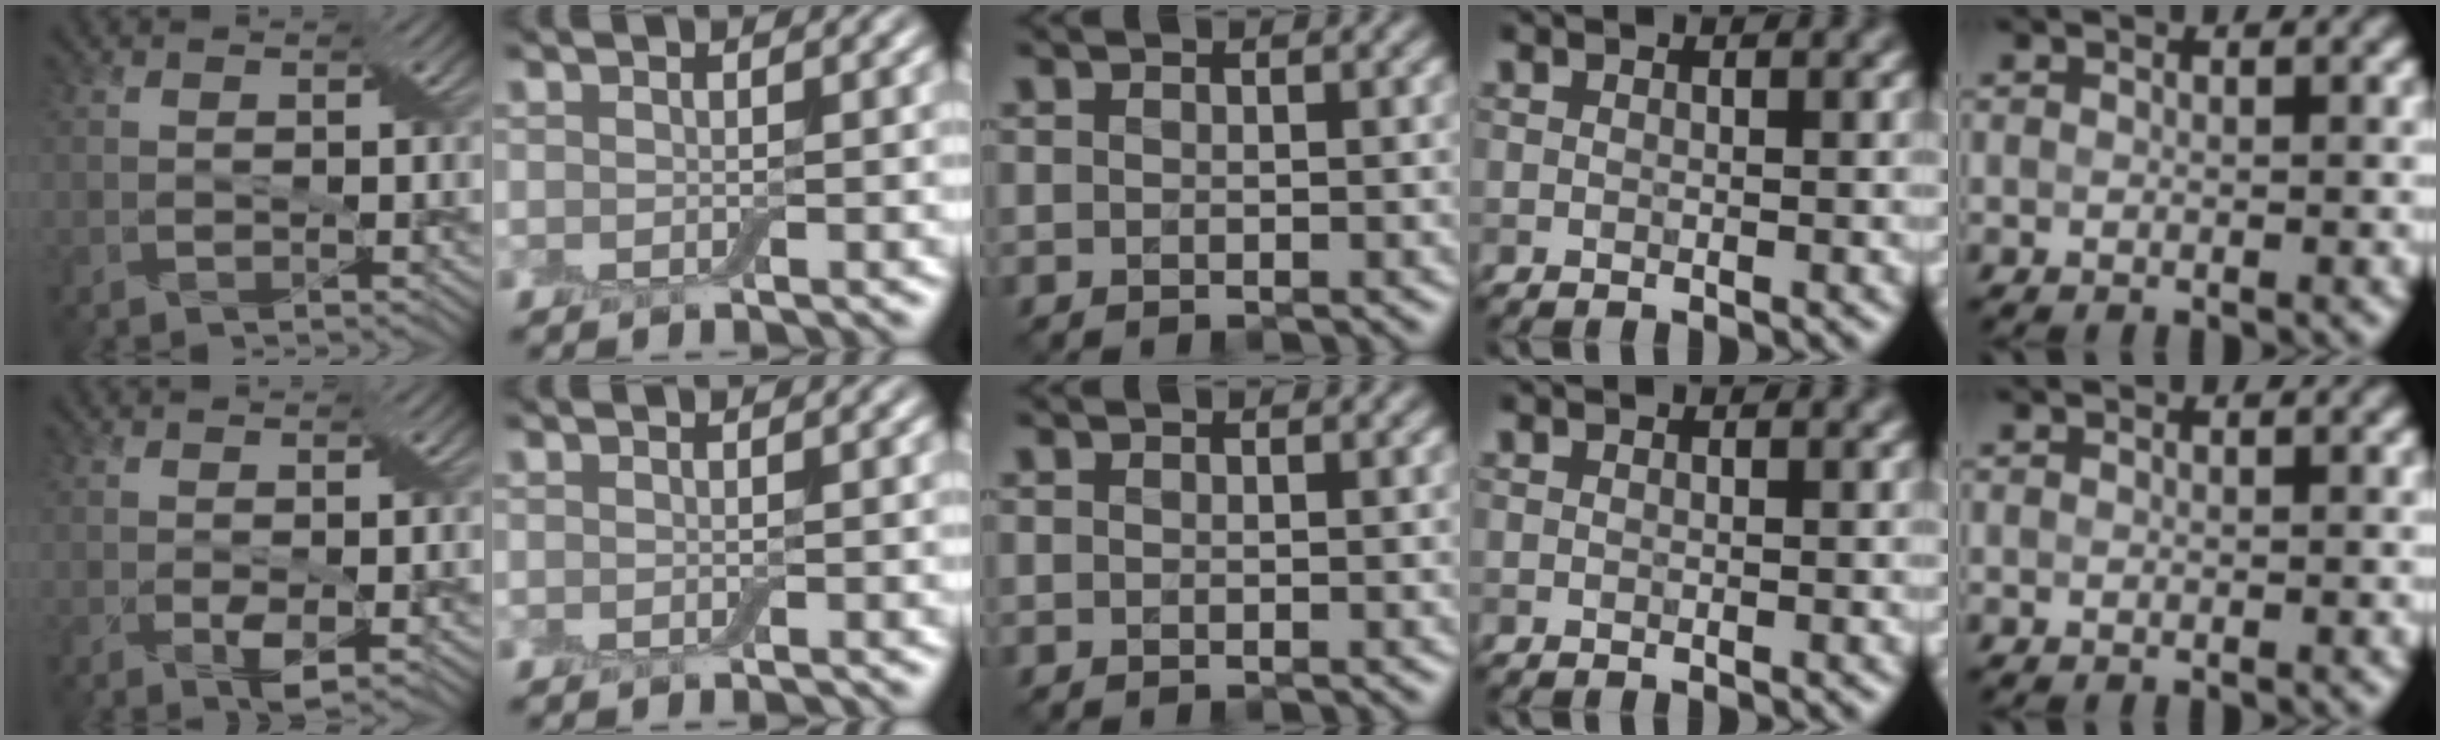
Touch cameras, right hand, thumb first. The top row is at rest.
{"thumb": {"total": 2.1, "force": [-0.3, 0.9, 1.9], "torque": [-0.038, -0.007, 0.000]}}